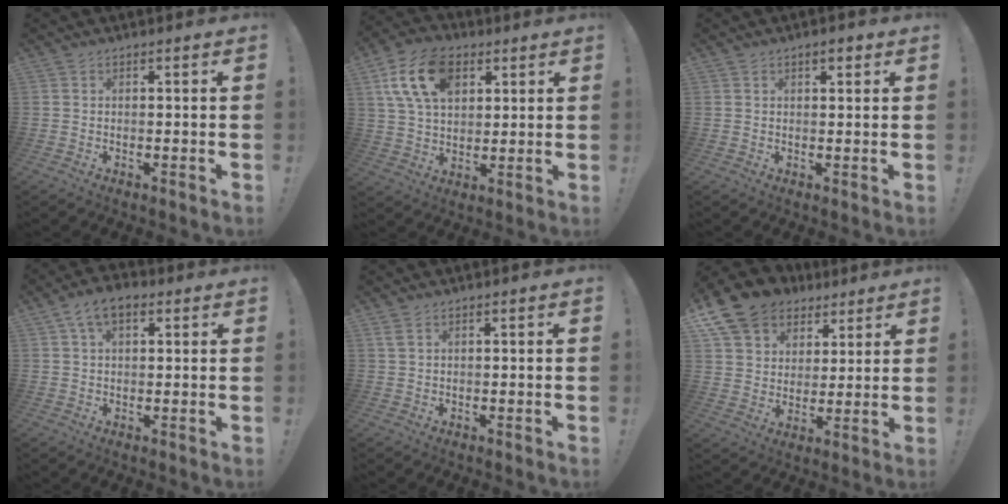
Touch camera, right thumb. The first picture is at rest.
{"total": 16.6, "force": [6.9, 10.8, 10.6], "torque": [-0.186, -0.016, 0.130]}
{"total": 2.6, "force": [1.5, 1.1, 1.8], "torque": [-0.022, -0.004, 0.024]}
{"total": 7.2, "force": [3.1, 3.9, 5.1], "torque": [-0.087, 0.005, 0.058]}
{"total": 2.0, "force": [1.0, 1.0, 1.4], "torque": [-0.019, -0.001, 0.017]}
{"total": 13.6, "force": [8.6, 9.5, 4.6], "torque": [-0.076, -0.059, 0.171]}